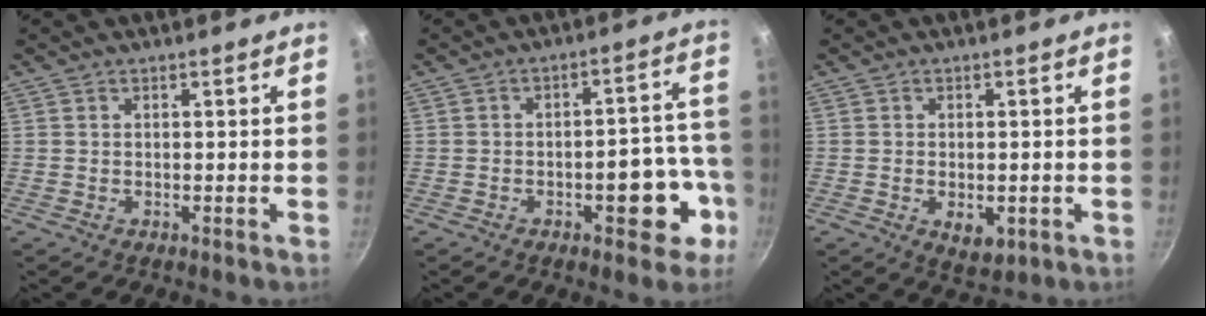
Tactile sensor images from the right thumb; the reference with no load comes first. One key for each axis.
{"total": 10.6, "fx": -4.2, "fy": 5.1, "fz": 8.2, "tx": -0.061, "ty": 0.045, "tz": -0.051}
{"total": 4.9, "fx": -1.3, "fy": 2.9, "fz": 3.7, "tx": -0.048, "ty": -0.005, "tz": -0.010}